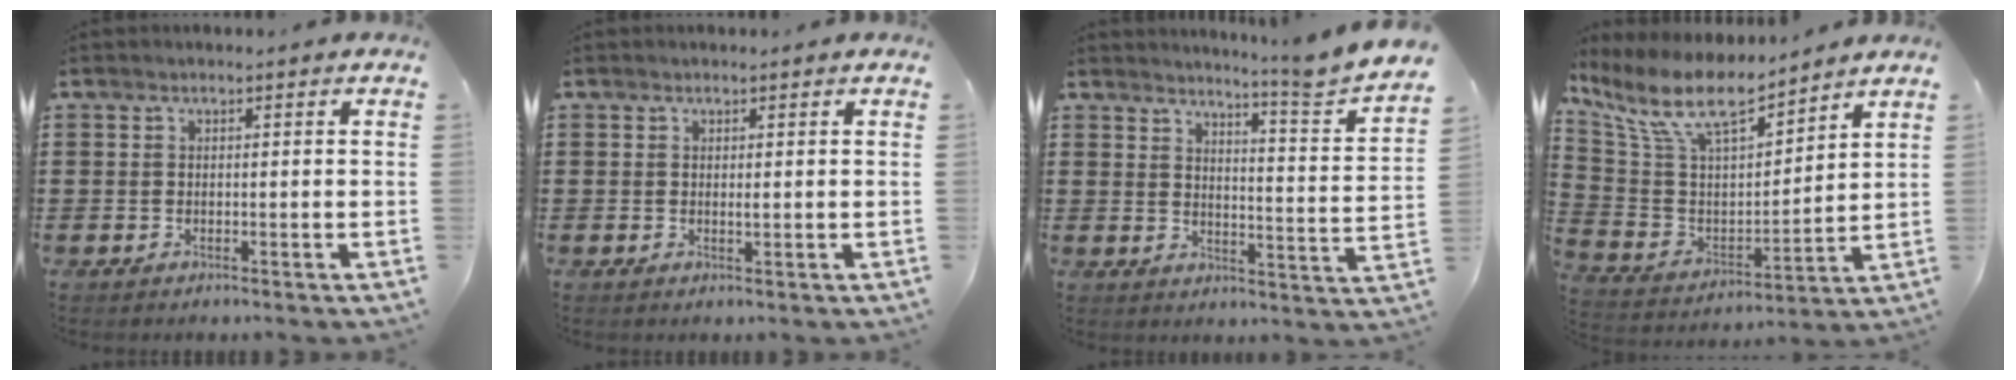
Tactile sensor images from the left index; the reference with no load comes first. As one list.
[{"total": 0.7, "force": [0.2, 0.2, 0.6], "torque": [-0.015, -0.001, 0.006]}, {"total": 5.4, "force": [4.7, -1.6, 2.2], "torque": [-0.046, -0.048, 0.067]}, {"total": 10.6, "force": [8.0, 3.1, 6.3], "torque": [-0.152, -0.042, 0.138]}]